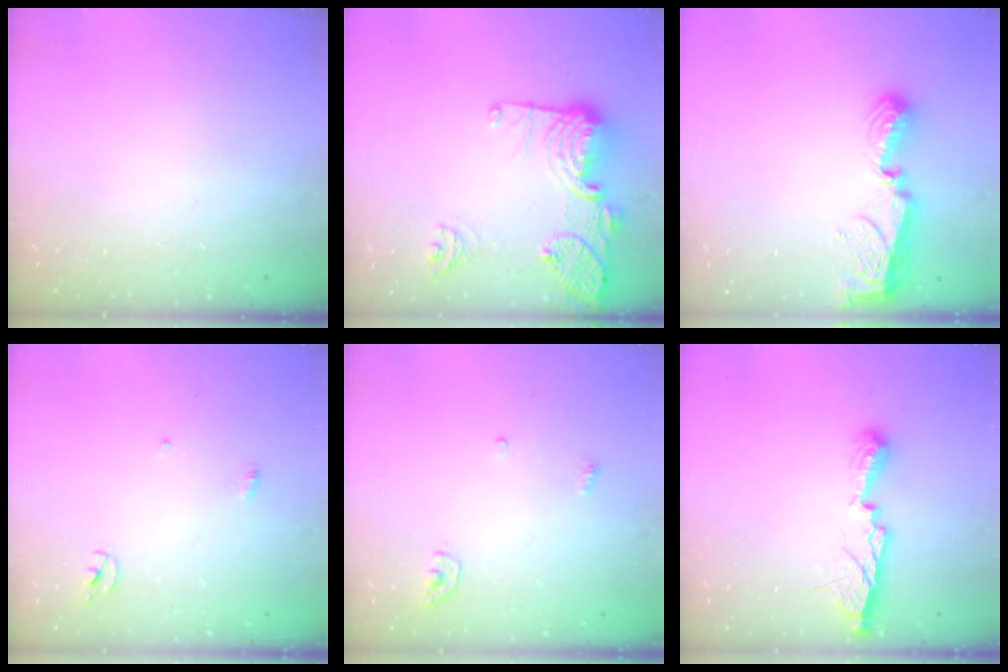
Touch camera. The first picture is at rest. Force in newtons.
{"total": 19.0, "press": 18.0, "slide": 5.9}
{"total": 7.3, "press": 7.3, "slide": 0.7}
{"total": 2.3, "press": 2.3, "slide": 0.2}
{"total": 3.5, "press": 3.5, "slide": 0.3}
{"total": 10.7, "press": 10.7, "slide": 0.3}